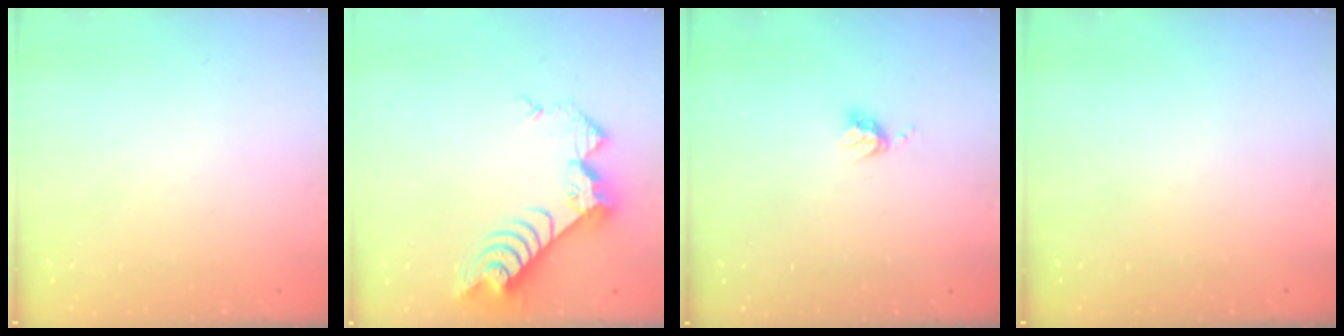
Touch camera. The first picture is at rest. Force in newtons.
{"total": 10.4, "press": 10.4, "slide": 1.1}
{"total": 3.6, "press": 3.6, "slide": 0.4}
{"total": 0.0}